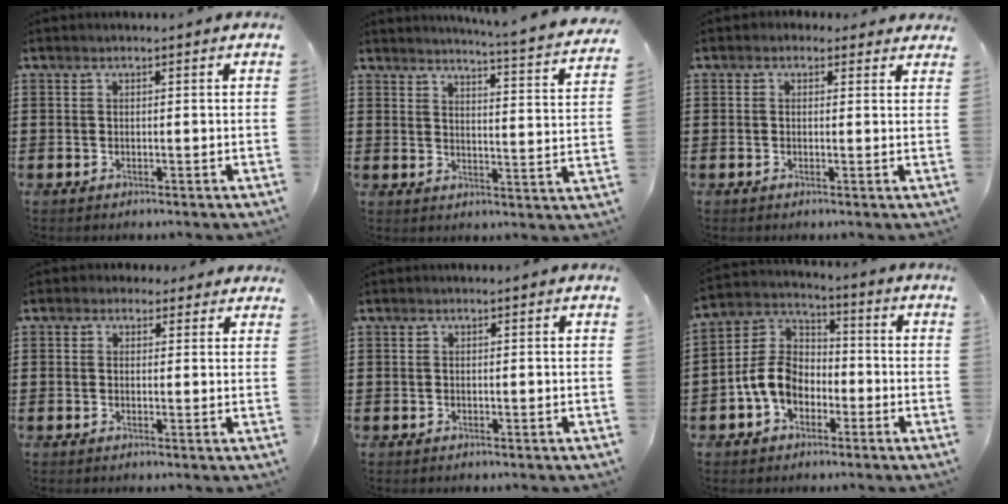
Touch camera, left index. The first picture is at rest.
{"total": 4.2, "force": [4.0, -0.9, 1.2], "torque": [-0.027, -0.043, 0.058]}
{"total": 1.4, "force": [0.7, 1.2, 0.4], "torque": [-0.013, 0.007, 0.012]}
{"total": 1.8, "force": [1.0, 1.5, 0.1], "torque": [-0.010, 0.009, 0.018]}
{"total": 0.0}
{"total": 7.8, "force": [-2.9, 5.9, 4.2], "torque": [-0.125, 0.004, -0.065]}